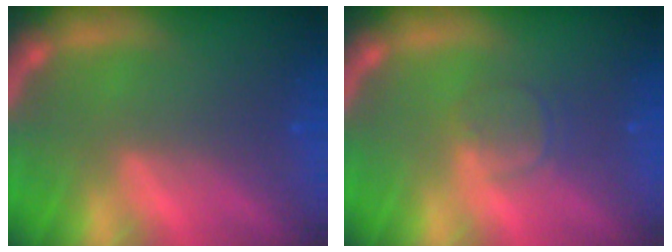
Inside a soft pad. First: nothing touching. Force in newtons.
{"total": 1.9}